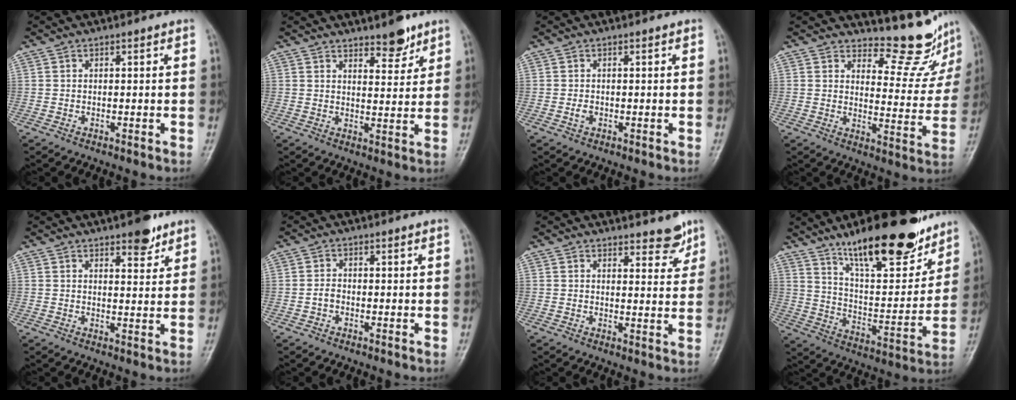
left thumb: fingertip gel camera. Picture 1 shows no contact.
{"total": 5.6, "force": [4.3, 2.0, 3.0], "torque": [-0.021, -0.032, 0.064]}
{"total": 1.2, "force": [-0.3, 0.9, 0.8], "torque": [-0.012, 0.000, -0.005]}
{"total": 11.8, "force": [11.1, 3.2, 2.6], "torque": [-0.004, -0.115, 0.134]}
{"total": 5.1, "force": [3.6, 2.0, 3.1], "torque": [-0.024, -0.021, 0.049]}
{"total": 1.4, "force": [-0.6, 1.0, 0.9], "torque": [-0.014, 0.006, -0.015]}
{"total": 4.3, "force": [3.6, 1.6, 1.9], "torque": [-0.003, -0.028, 0.047]}
{"total": 22.0, "force": [15.7, 6.7, 13.9], "torque": [-0.171, -0.082, 0.258]}